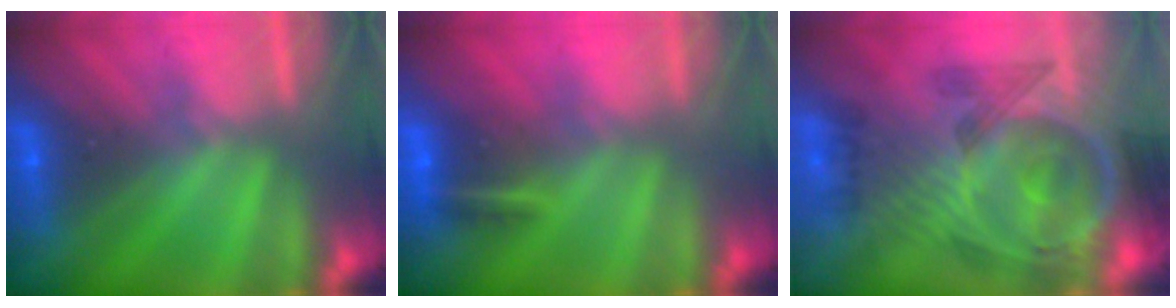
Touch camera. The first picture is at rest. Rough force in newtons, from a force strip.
{"total": 8.6}
{"total": 6.7}